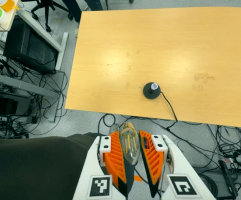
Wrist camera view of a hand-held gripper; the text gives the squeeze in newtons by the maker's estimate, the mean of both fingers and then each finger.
{"total": 13.9, "left": 15.6, "right": 12.2}